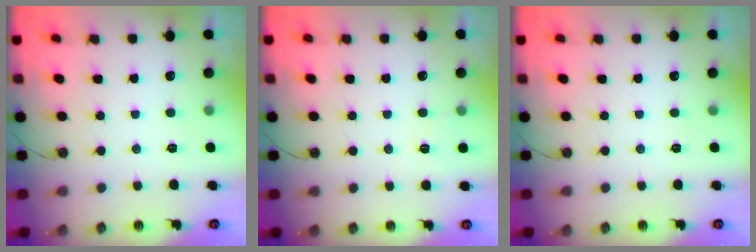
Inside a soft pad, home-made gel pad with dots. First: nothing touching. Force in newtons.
{"total": 3.4, "press": 2.1, "slide": 2.6}
{"total": 0.0}